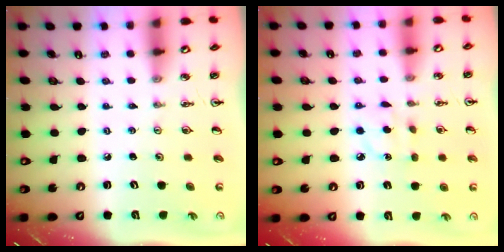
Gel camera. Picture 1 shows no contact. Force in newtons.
{"total": 6.4, "press": 6.4, "slide": 0.5}